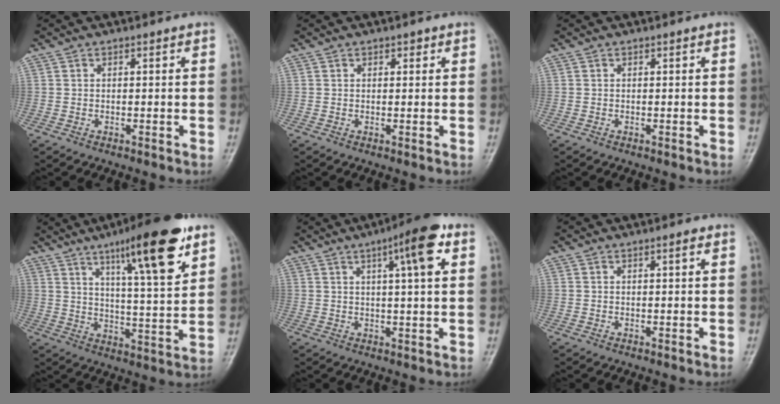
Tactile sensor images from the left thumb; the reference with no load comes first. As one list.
[{"total": 1.0, "force": [0.6, 0.7, 0.5], "torque": [0.002, -0.002, 0.006]}, {"total": 0.0}, {"total": 17.3, "force": [9.6, 3.2, 14.0], "torque": [-0.200, -0.043, 0.149]}, {"total": 9.3, "force": [3.8, 1.7, 8.4], "torque": [-0.120, 0.001, 0.050]}, {"total": 0.9, "force": [0.4, 0.1, 0.8], "torque": [-0.012, 0.001, 0.005]}]